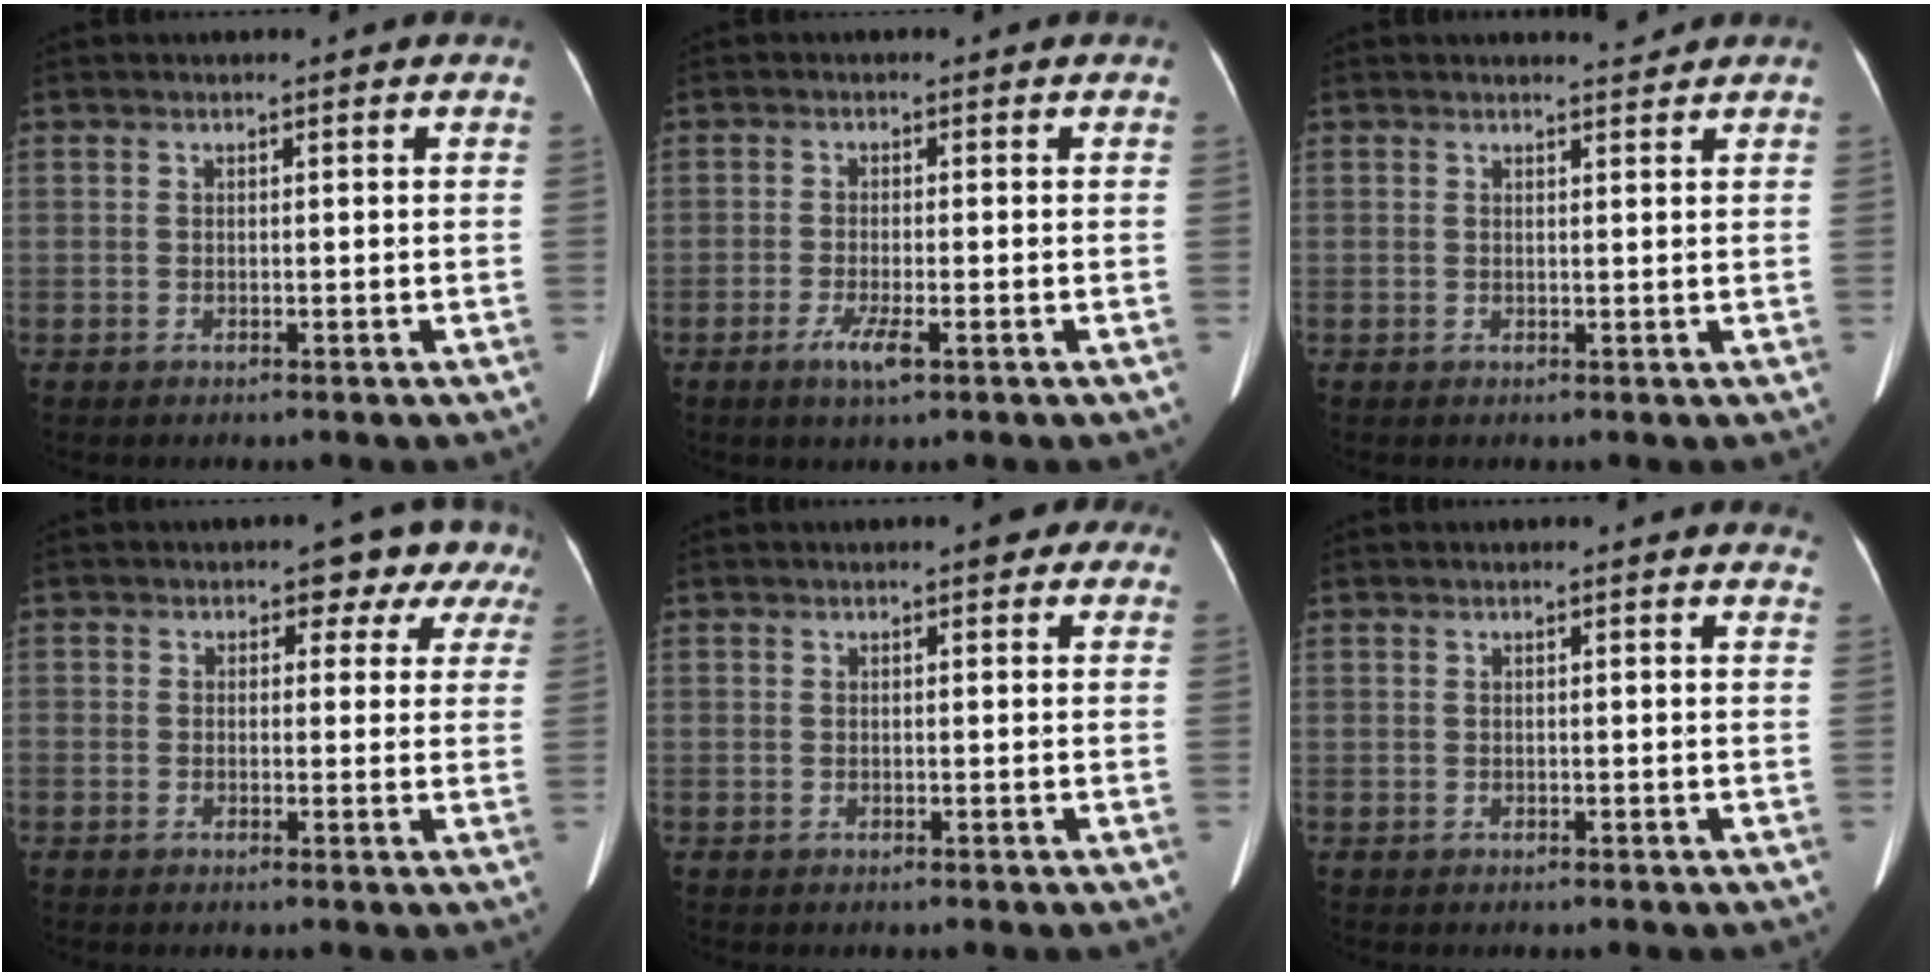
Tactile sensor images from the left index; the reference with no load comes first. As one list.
[{"total": 3.0, "force": [-1.5, 0.4, 2.6], "torque": [-0.055, -0.007, -0.027]}, {"total": 1.2, "force": [1.2, -0.3, 0.0], "torque": [-0.004, -0.008, 0.021]}, {"total": 6.1, "force": [3.6, 4.1, 2.8], "torque": [-0.018, 0.015, 0.022]}, {"total": 4.1, "force": [2.8, 1.8, 2.4], "torque": [-0.019, 0.016, 0.026]}, {"total": 4.7, "force": [4.4, 0.8, 1.6], "torque": [-0.008, 0.012, 0.032]}]